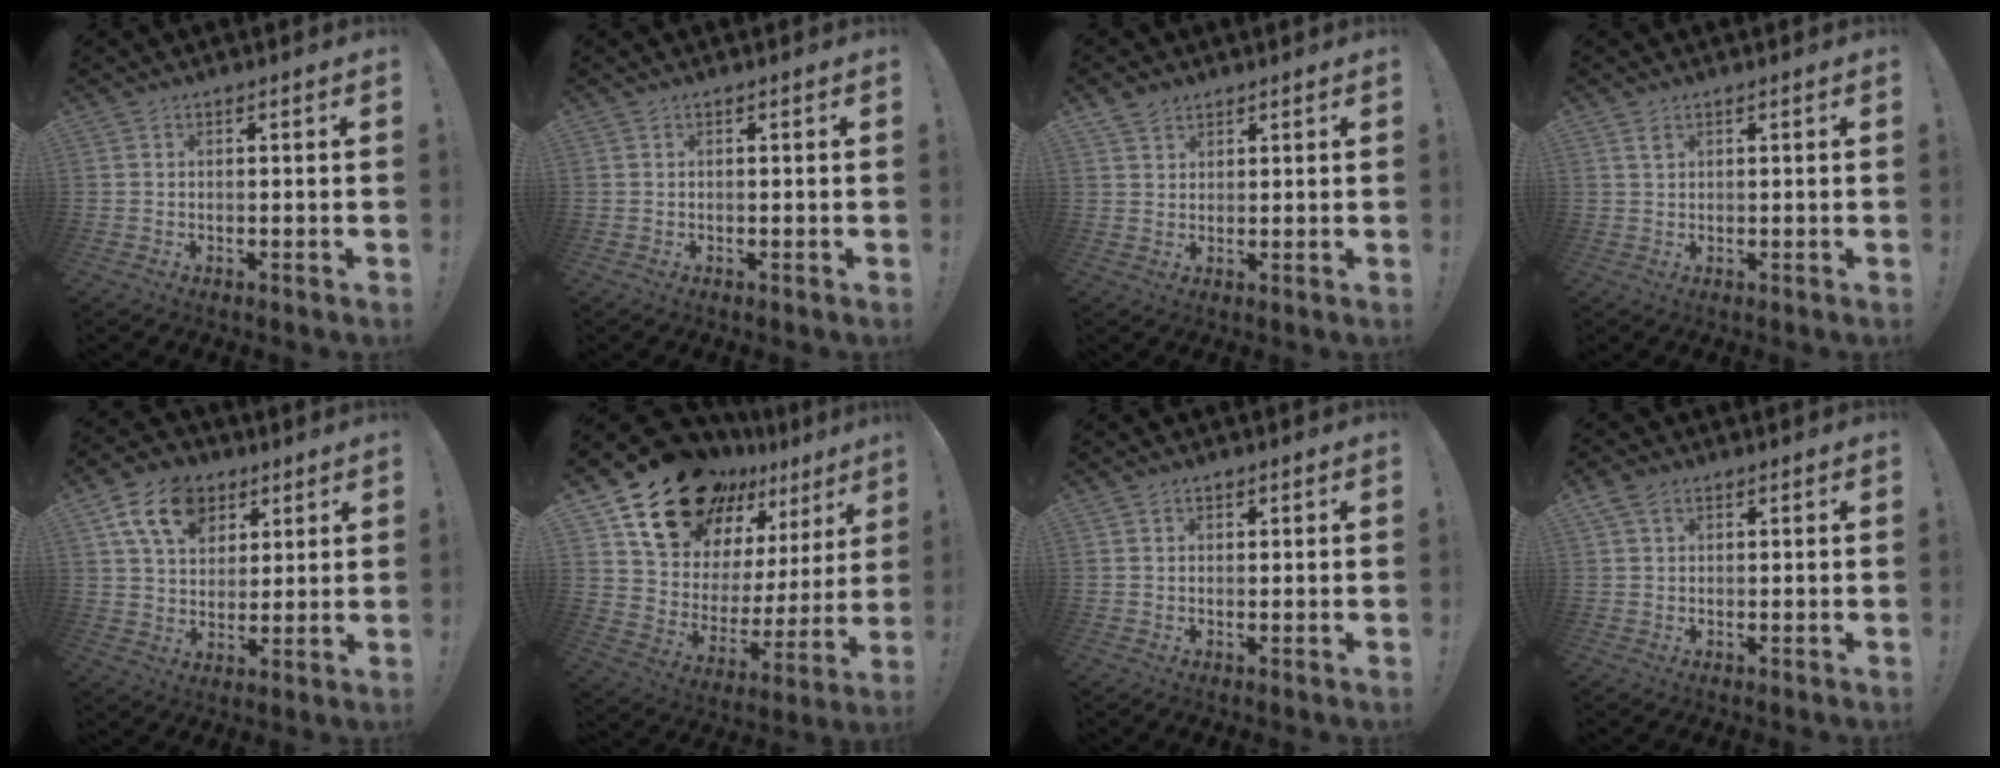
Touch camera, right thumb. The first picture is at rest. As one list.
[{"total": 0.0}, {"total": 3.8, "force": [2.9, 2.4, 0.8], "torque": [-0.012, -0.012, 0.055]}, {"total": 1.6, "force": [1.0, 0.8, 0.9], "torque": [-0.008, -0.004, 0.016]}, {"total": 15.4, "force": [7.2, 11.0, 8.1], "torque": [-0.129, -0.023, 0.139]}, {"total": 21.8, "force": [16.7, 11.0, 8.8], "torque": [-0.133, -0.114, 0.314]}, {"total": 0.9, "force": [0.5, 0.7, 0.2], "torque": [0.009, -0.005, 0.007]}, {"total": 3.7, "force": [2.0, 2.5, 1.8], "torque": [-0.034, 0.000, 0.040]}]